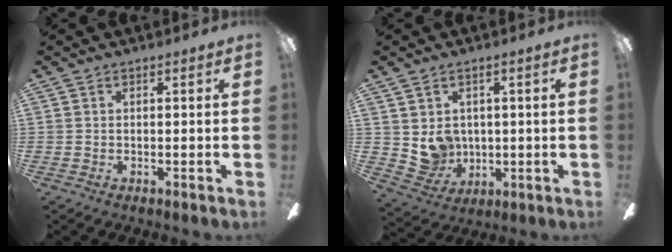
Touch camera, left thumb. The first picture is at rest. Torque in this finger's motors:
{"motor_torque": [0.33, 0.83, -0.10, 0.10, 0.03]}